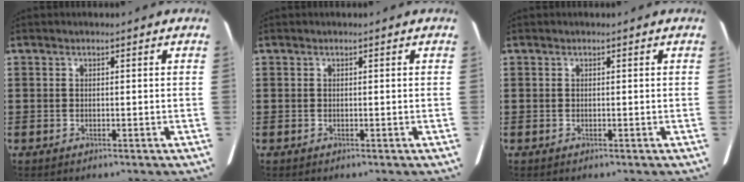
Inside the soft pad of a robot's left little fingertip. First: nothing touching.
{"total": 0.0}
{"total": 0.0}